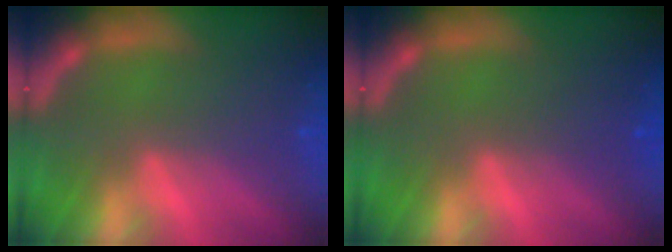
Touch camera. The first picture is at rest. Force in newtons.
{"total": 1.5}